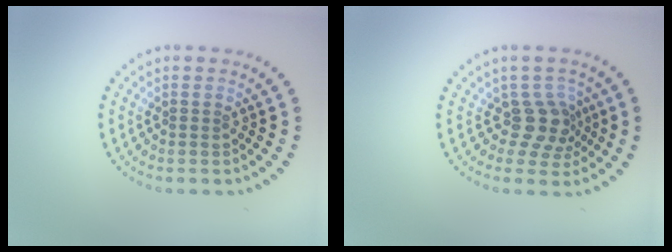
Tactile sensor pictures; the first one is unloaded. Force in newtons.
{"total": 2.8, "press": 2.2, "slide": 1.8}